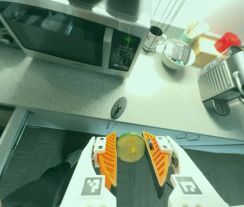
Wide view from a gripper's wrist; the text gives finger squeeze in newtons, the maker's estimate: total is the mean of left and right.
{"total": 9.5, "left": 9.8, "right": 9.2}